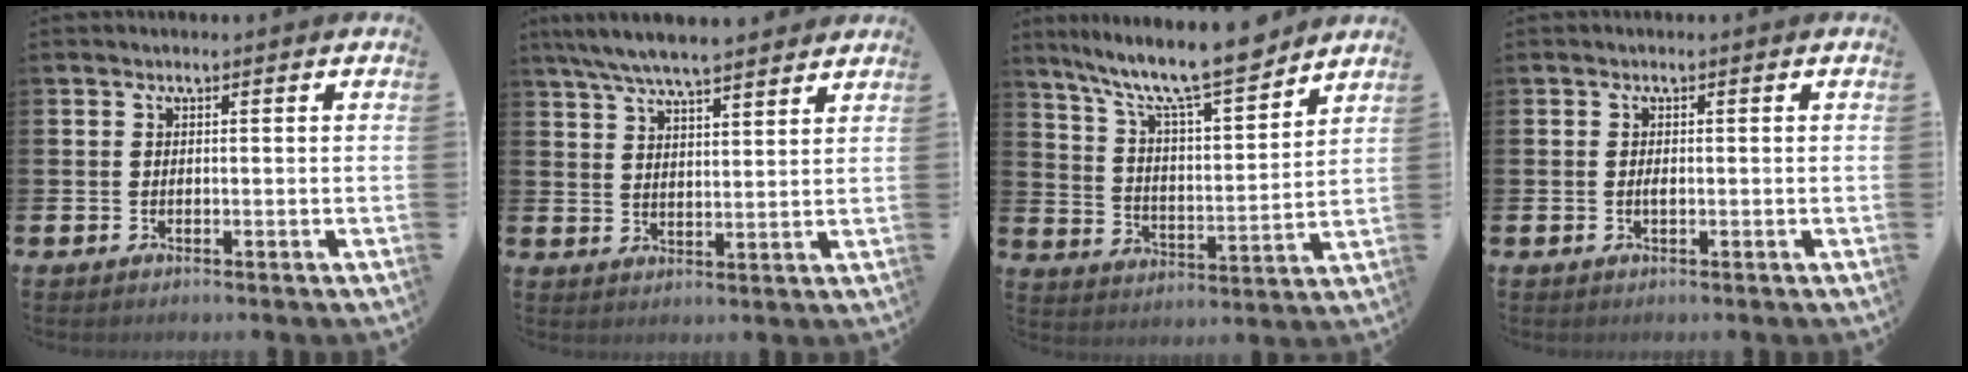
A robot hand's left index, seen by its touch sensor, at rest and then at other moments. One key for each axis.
{"total": 6.8, "fx": 6.4, "fy": 0.6, "fz": 2.1, "tx": -0.067, "ty": -0.025, "tz": 0.117}
{"total": 11.2, "fx": 9.8, "fy": 1.4, "fz": 5.2, "tx": -0.124, "ty": -0.065, "tz": 0.167}
{"total": 0.8, "fx": -0.2, "fy": 0.2, "fz": 0.7, "tx": -0.021, "ty": 0.003, "tz": -0.002}